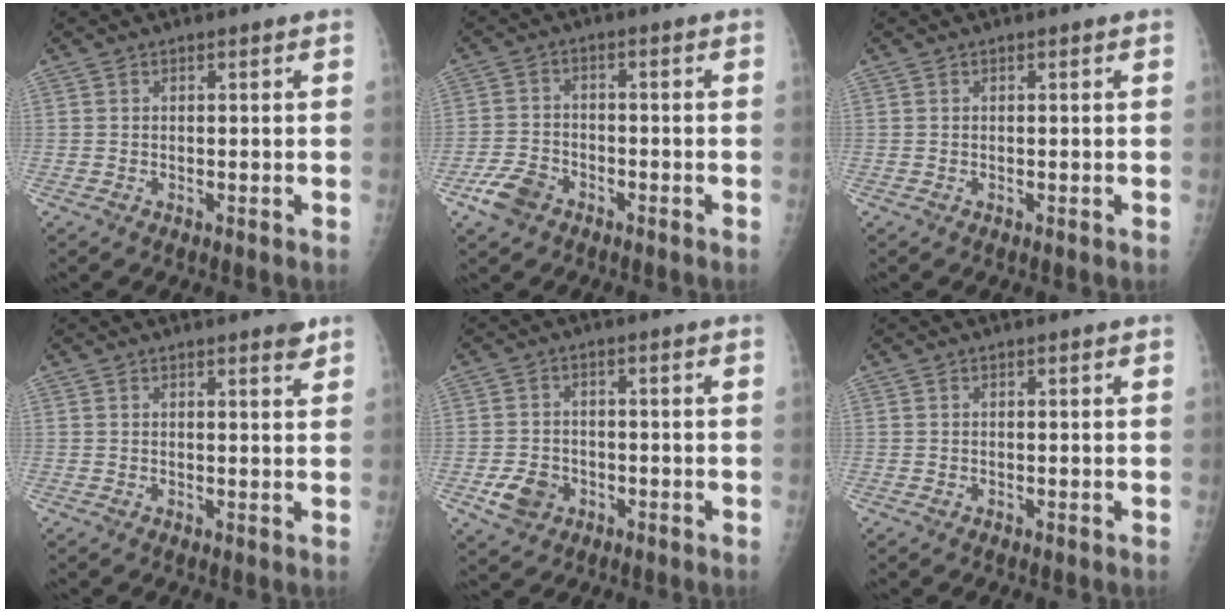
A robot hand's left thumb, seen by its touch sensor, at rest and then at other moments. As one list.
[{"total": 6.0, "force": [-3.7, 3.8, 2.8], "torque": [-0.054, 0.017, -0.068]}, {"total": 0.0}, {"total": 2.1, "force": [1.5, 0.4, 1.4], "torque": [-0.015, -0.008, 0.018]}, {"total": 5.7, "force": [-2.3, 4.5, 2.6], "torque": [-0.037, 0.011, -0.036]}, {"total": 0.0}]